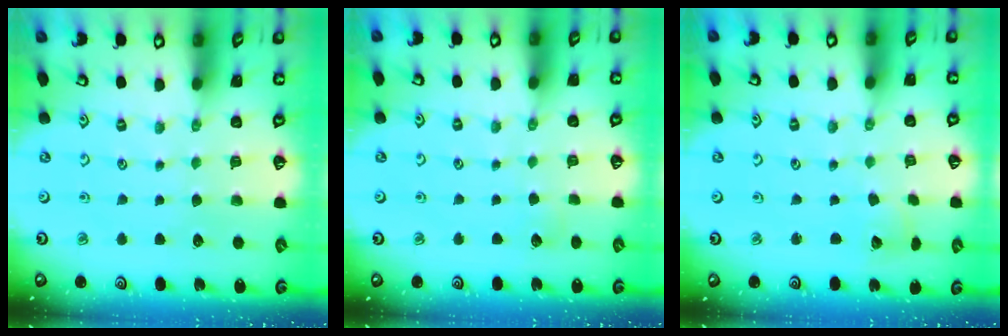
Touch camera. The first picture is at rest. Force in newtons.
{"total": 1.8, "press": 1.8, "slide": 0.2}
{"total": 2.3, "press": 2.3, "slide": 0.4}